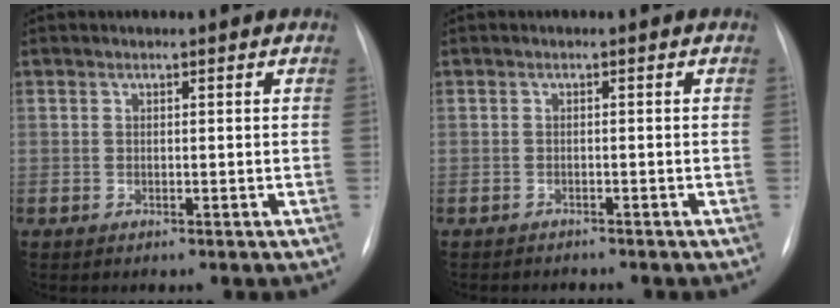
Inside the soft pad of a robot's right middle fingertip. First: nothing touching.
{"total": 1.9, "force": [-1.9, 0.6, 0.1], "torque": [-0.002, -0.004, -0.024]}